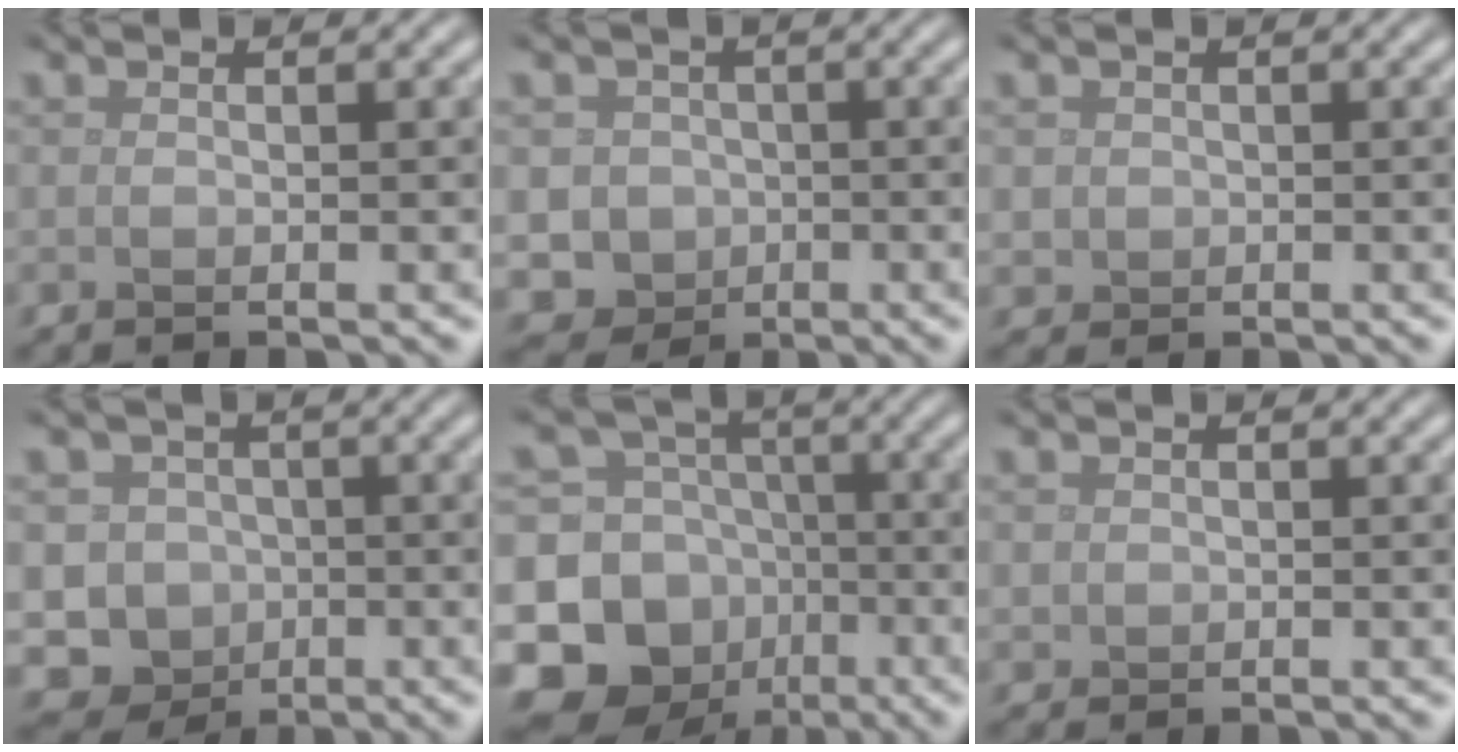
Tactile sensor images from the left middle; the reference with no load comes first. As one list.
[{"total": 5.5, "force": [-1.5, 5.2, 1.3], "torque": [-0.008, 0.001, -0.049]}, {"total": 1.1, "force": [0.1, 1.1, 0.2], "torque": [0.001, -0.004, 0.002]}, {"total": 9.1, "force": [-3.4, 8.2, 2.0], "torque": [-0.023, -0.009, -0.083]}, {"total": 15.8, "force": [-6.0, 14.0, 4.2], "torque": [-0.133, -0.014, -0.102]}, {"total": 0.8, "force": [0.1, 0.8, 0.1], "torque": [0.001, -0.003, 0.002]}]